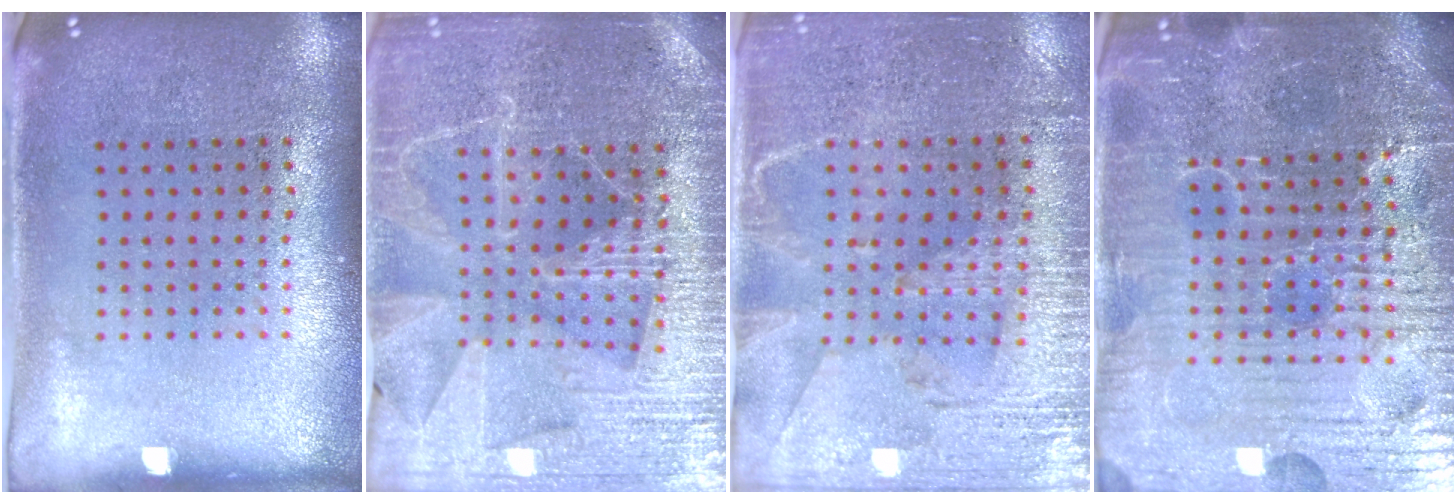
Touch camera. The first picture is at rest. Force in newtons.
{"total": 4.1, "press": 3.9, "slide": 1.3}
{"total": 3.3, "press": 2.8, "slide": 1.7}
{"total": 6.5, "press": 5.9, "slide": 2.7}